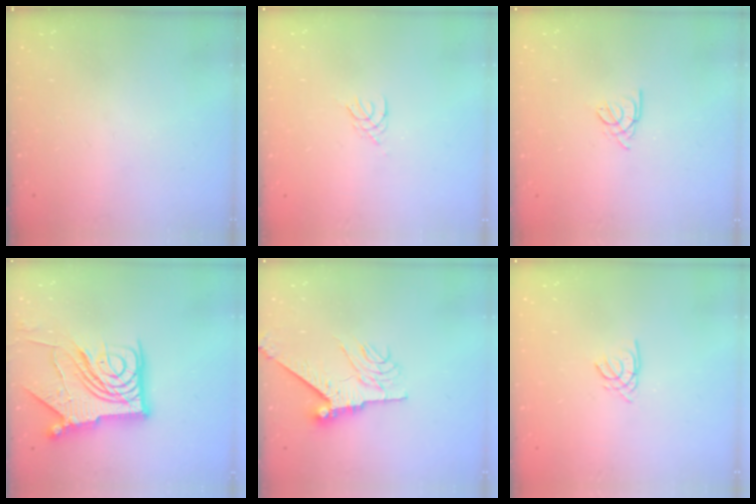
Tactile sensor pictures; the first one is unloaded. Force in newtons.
{"total": 2.0, "press": 1.9, "slide": 0.4}
{"total": 1.8, "press": 1.7, "slide": 0.5}
{"total": 21.3, "press": 21.2, "slide": 2.4}
{"total": 8.9, "press": 8.9, "slide": 0.9}
{"total": 1.6, "press": 1.5, "slide": 0.4}